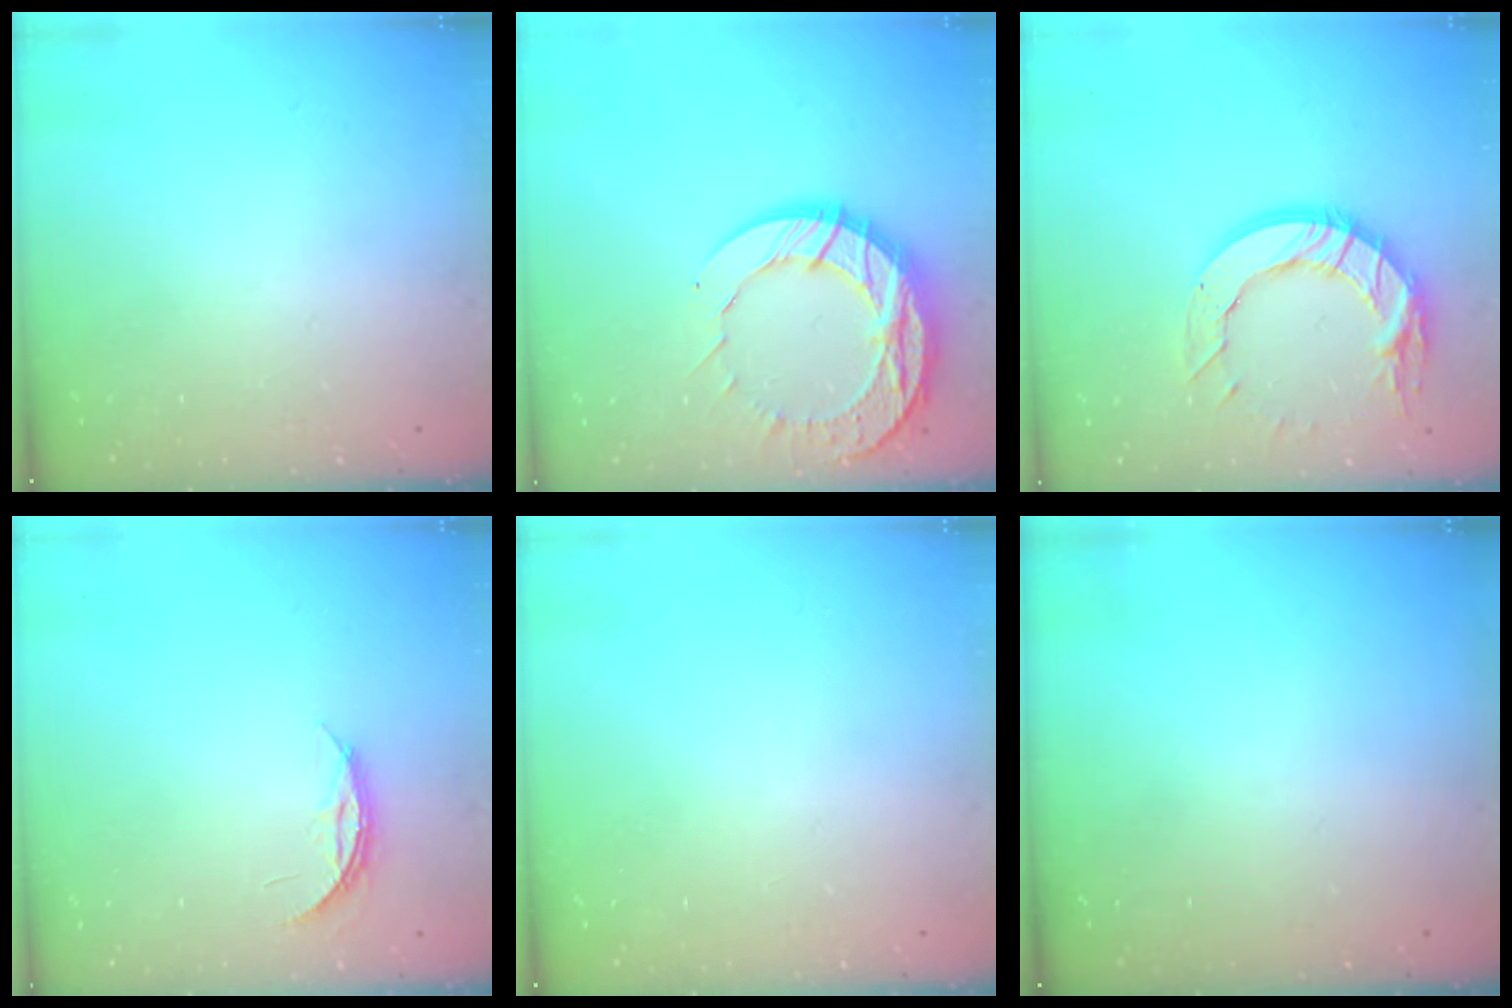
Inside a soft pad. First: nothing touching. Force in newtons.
{"total": 16.1, "press": 16.1, "slide": 1.3}
{"total": 15.4, "press": 15.3, "slide": 1.5}
{"total": 3.8, "press": 3.8, "slide": 0.3}
{"total": 0.0}
{"total": 0.0}